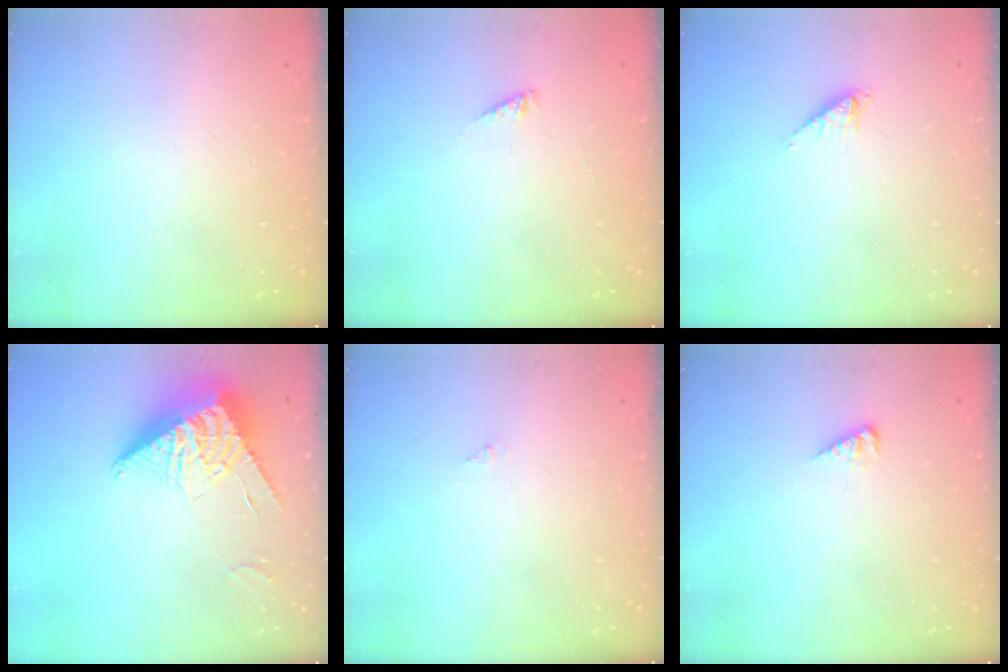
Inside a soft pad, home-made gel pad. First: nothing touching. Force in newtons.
{"total": 1.8, "press": 1.8, "slide": 0.2}
{"total": 2.2, "press": 2.2, "slide": 0.3}
{"total": 14.4, "press": 14.3, "slide": 1.5}
{"total": 0.0}
{"total": 4.0, "press": 4.0, "slide": 0.4}